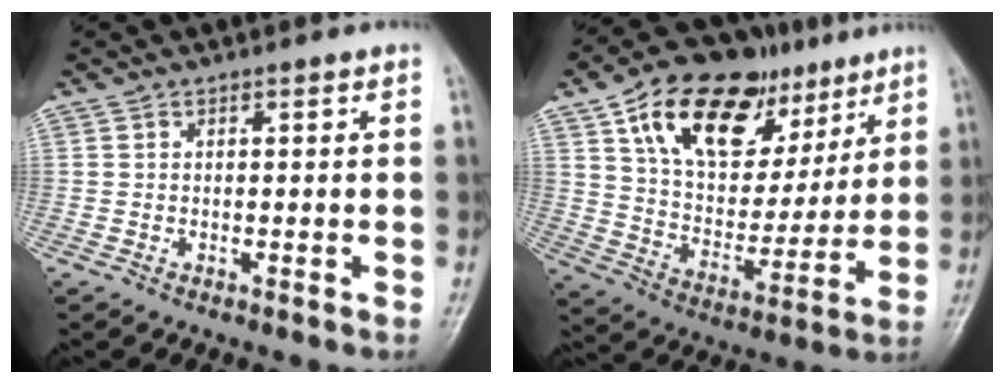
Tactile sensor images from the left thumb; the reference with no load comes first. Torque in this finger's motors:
{"motor_torque": [0.31, 0.45, 1.67, -1.10, 0.37]}